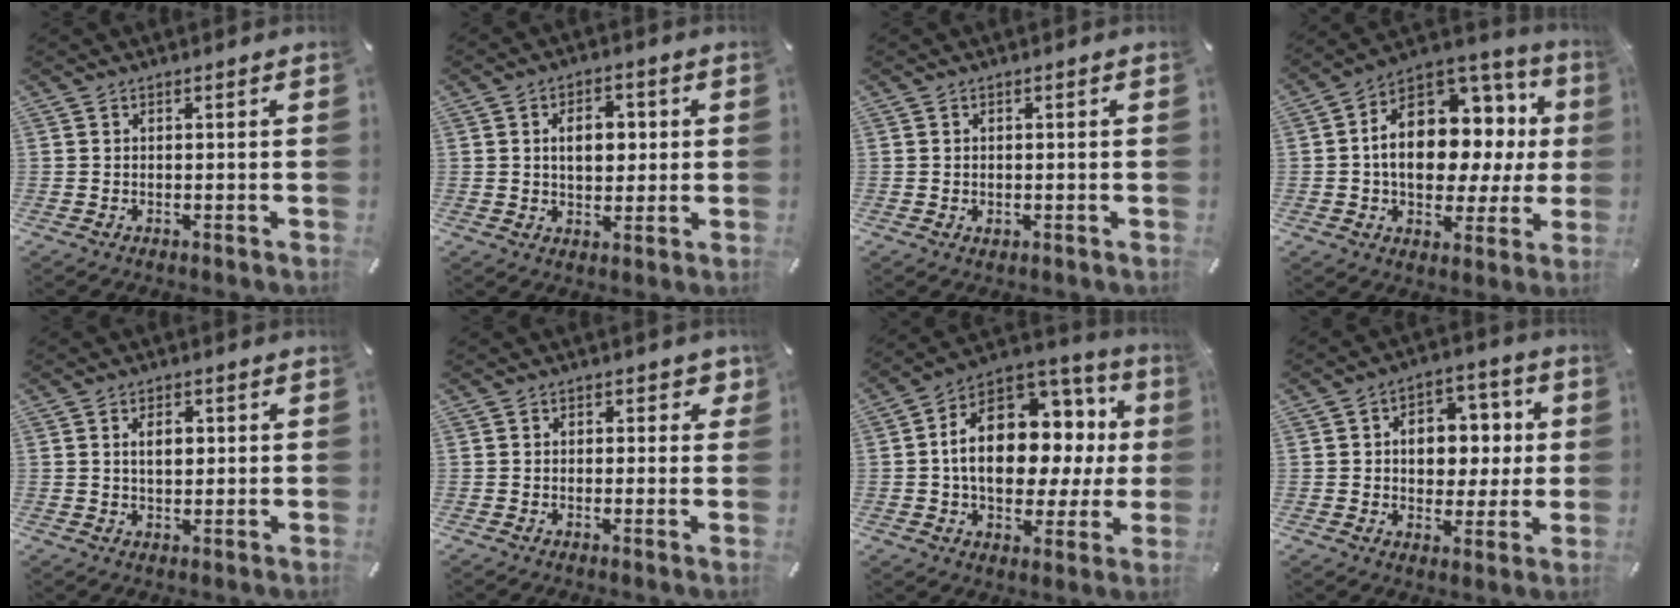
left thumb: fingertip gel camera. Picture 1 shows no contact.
{"total": 7.5, "force": [1.1, 5.2, 5.2], "torque": [-0.071, -0.001, 0.010]}
{"total": 0.8, "force": [-0.1, 0.7, 0.4], "torque": [-0.008, 0.002, -0.003]}
{"total": 18.7, "force": [1.7, 12.9, 13.5], "torque": [-0.204, -0.018, 0.032]}
{"total": 4.5, "force": [0.8, 2.9, 3.4], "torque": [-0.047, -0.001, 0.006]}
{"total": 2.5, "force": [0.2, 2.0, 1.5], "torque": [-0.006, 0.000, -0.005]}
{"total": 19.8, "force": [2.3, 13.4, 14.4], "torque": [-0.231, -0.021, 0.042]}
{"total": 9.7, "force": [0.7, 8.1, 5.3], "torque": [-0.070, 0.004, 0.013]}